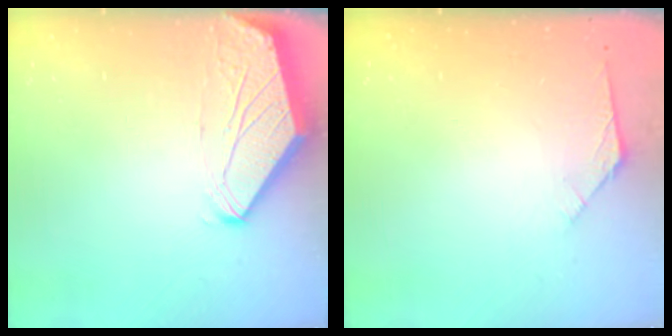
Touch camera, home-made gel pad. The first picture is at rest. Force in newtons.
{"total": 2.5, "press": 2.4, "slide": 0.7}